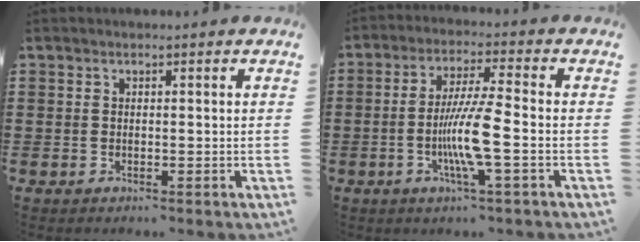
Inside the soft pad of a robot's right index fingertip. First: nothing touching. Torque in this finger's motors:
{"motor_torque": [1.76, 0.37, 0.43, 0.21]}